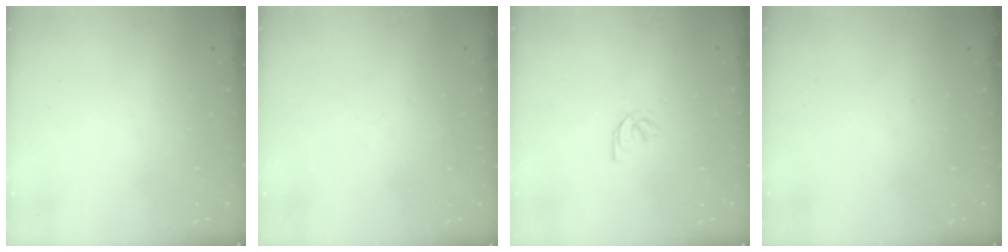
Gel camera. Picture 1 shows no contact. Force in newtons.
{"total": 2.7, "press": 2.6, "slide": 0.7}
{"total": 1.9, "press": 1.8, "slide": 0.5}
{"total": 0.0}